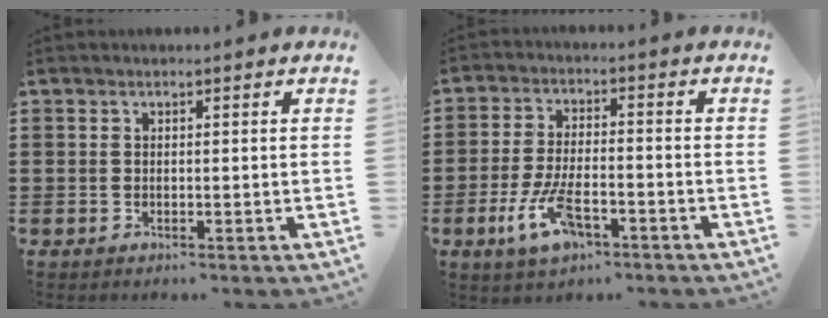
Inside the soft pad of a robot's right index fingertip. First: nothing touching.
{"total": 8.1, "force": [-3.5, 3.3, 6.5], "torque": [-0.142, -0.005, -0.065]}